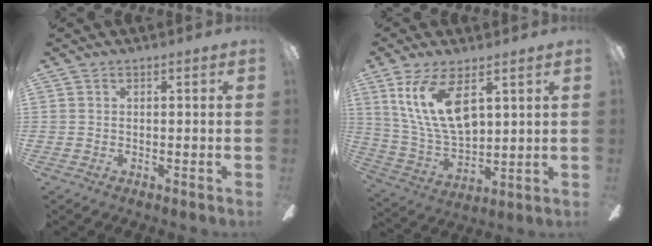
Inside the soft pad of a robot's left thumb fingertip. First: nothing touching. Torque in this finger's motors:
{"motor_torque": [1.62, 1.85, 1.74, -0.71, 0.16]}